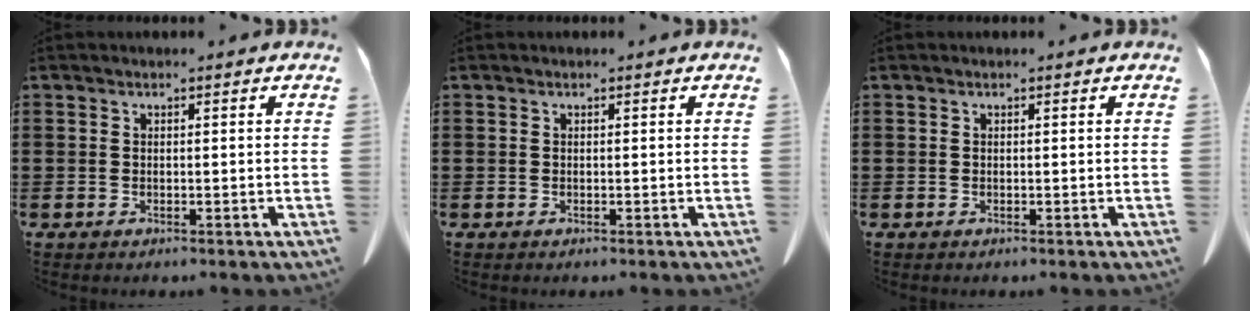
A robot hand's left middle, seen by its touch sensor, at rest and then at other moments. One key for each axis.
{"total": 0.0}
{"total": 0.0}